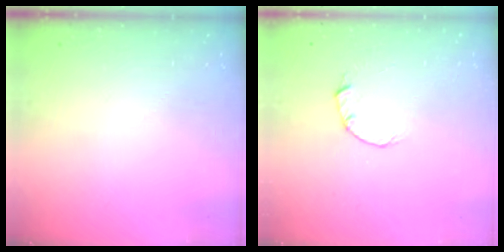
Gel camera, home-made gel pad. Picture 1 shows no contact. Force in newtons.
{"total": 2.0, "press": 2.0, "slide": 0.3}